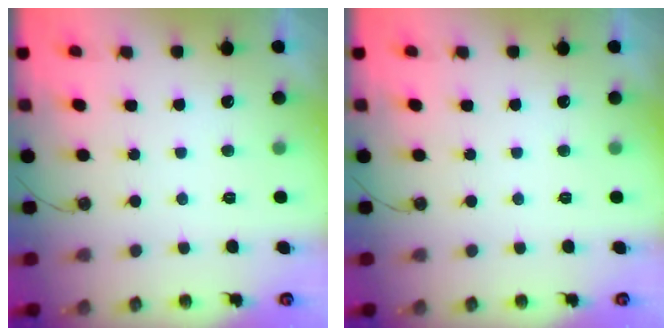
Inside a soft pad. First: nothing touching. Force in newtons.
{"total": 0.0}